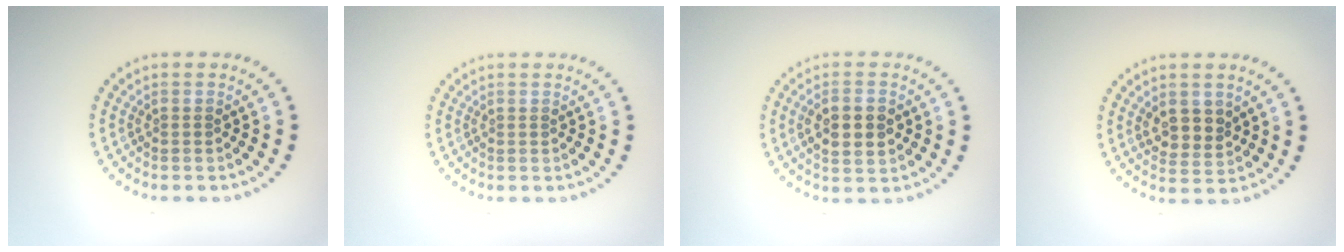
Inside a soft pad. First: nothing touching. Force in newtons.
{"total": 0.0}
{"total": 3.5, "press": 3.5, "slide": 0.2}
{"total": 2.7, "press": 2.6, "slide": 1.0}